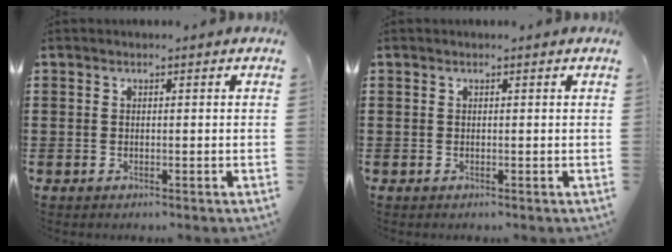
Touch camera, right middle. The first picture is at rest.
{"total": 0.0}